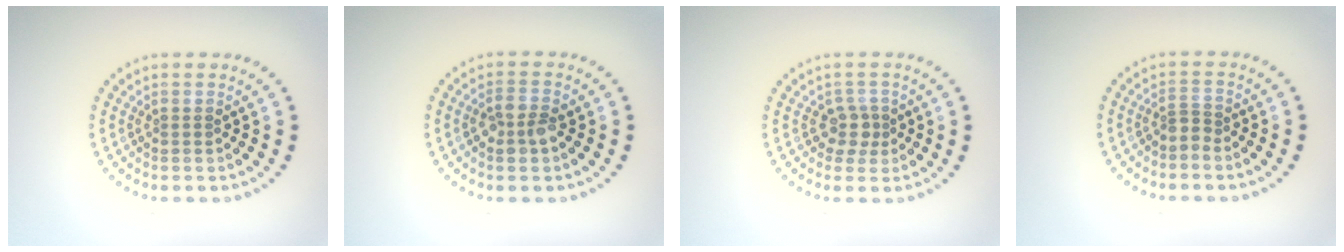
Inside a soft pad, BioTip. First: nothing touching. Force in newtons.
{"total": 2.3, "press": 2.2, "slide": 0.6}
{"total": 1.8, "press": 1.5, "slide": 1.1}
{"total": 1.2, "press": 0.8, "slide": 0.9}